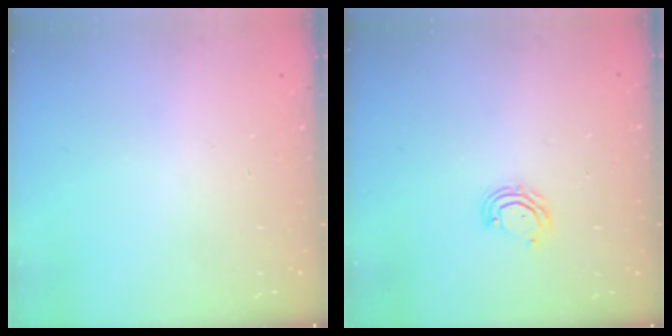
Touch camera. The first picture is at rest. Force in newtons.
{"total": 6.1, "press": 6.1, "slide": 0.5}